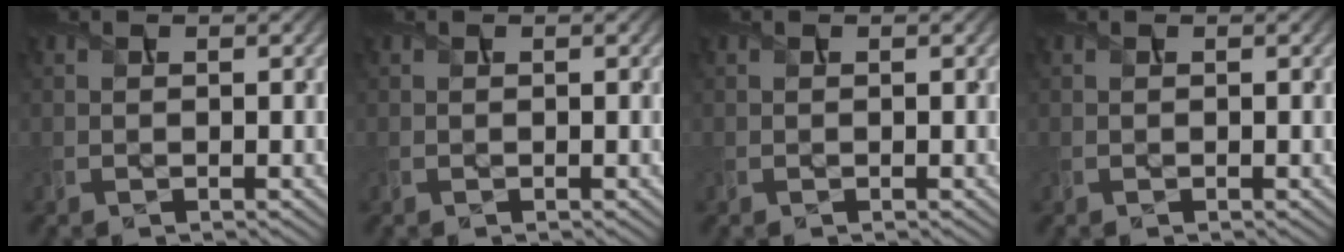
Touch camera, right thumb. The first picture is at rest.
{"total": 0.0}
{"total": 0.0}
{"total": 0.0}